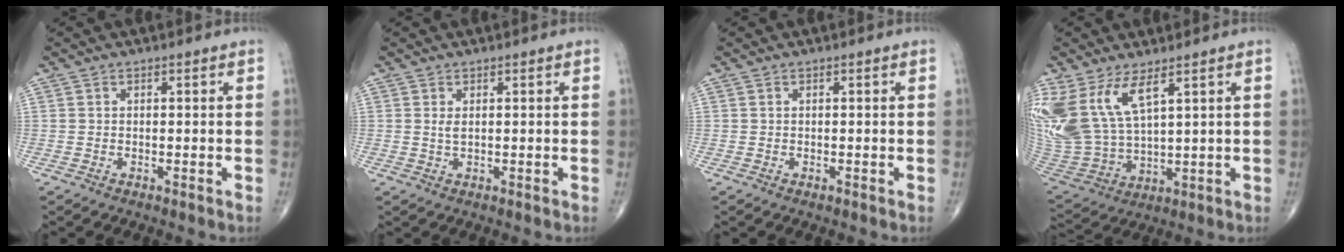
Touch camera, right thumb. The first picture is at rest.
{"total": 1.1, "force": [0.4, 0.4, 1.0], "torque": [-0.019, -0.001, 0.009]}
{"total": 0.0}
{"total": 13.8, "force": [7.0, 5.8, 10.4], "torque": [-0.226, -0.034, 0.162]}